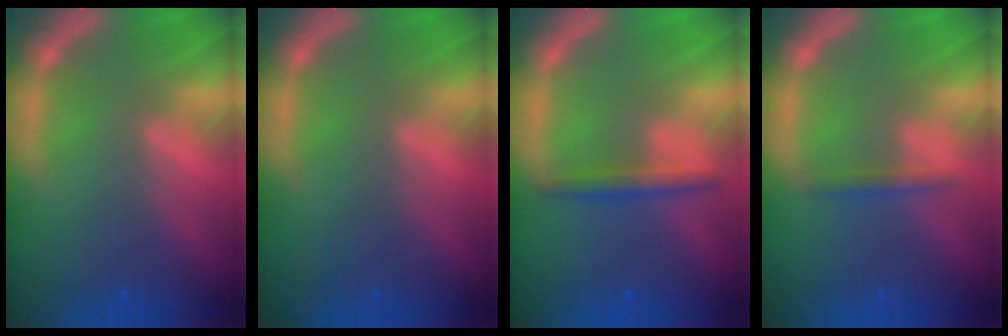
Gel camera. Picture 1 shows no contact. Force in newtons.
{"total": 0.0}
{"total": 2.4}
{"total": 1.4}